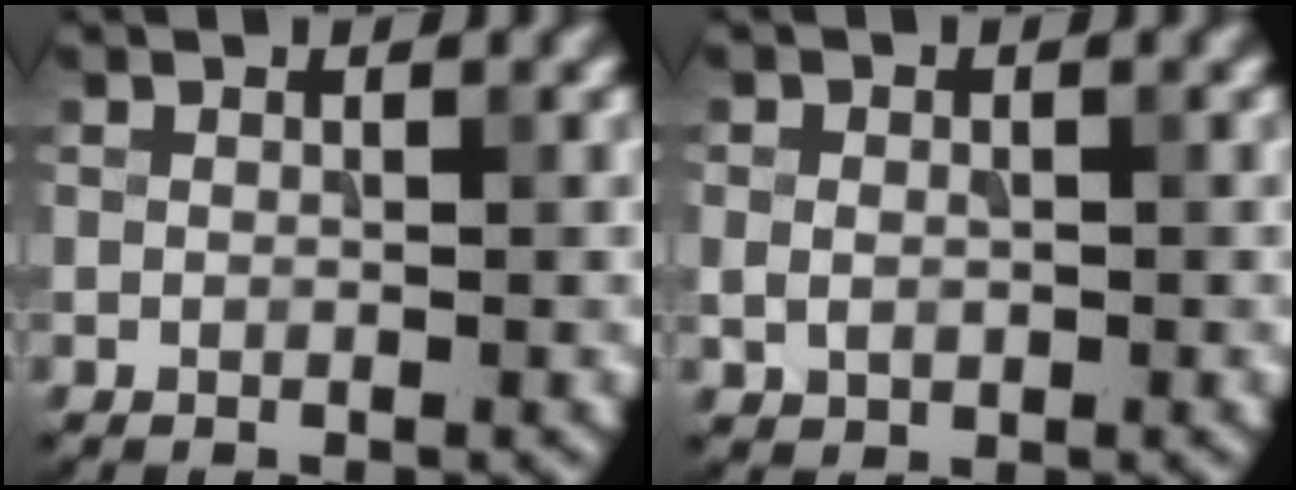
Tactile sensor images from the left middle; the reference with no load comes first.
{"total": 1.7, "force": [-0.1, 1.4, 0.9], "torque": [-0.017, -0.002, 0.000]}